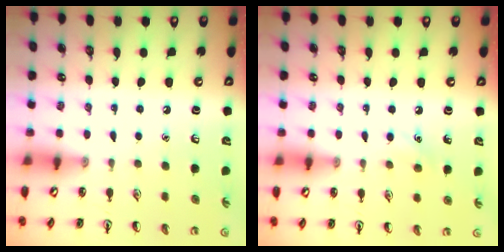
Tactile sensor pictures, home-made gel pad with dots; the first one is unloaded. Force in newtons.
{"total": 6.1, "press": 5.7, "slide": 2.2}